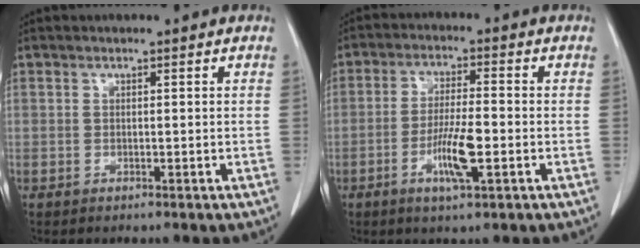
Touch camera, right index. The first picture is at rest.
{"total": 7.1, "force": [-2.4, 0.9, 6.7], "torque": [-0.126, -0.004, -0.041]}